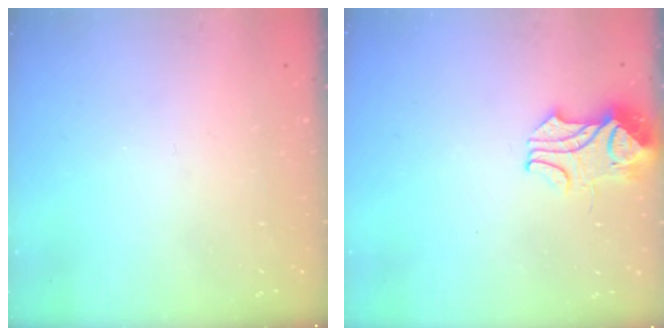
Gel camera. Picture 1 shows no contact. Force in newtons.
{"total": 2.3, "press": 2.1, "slide": 0.8}